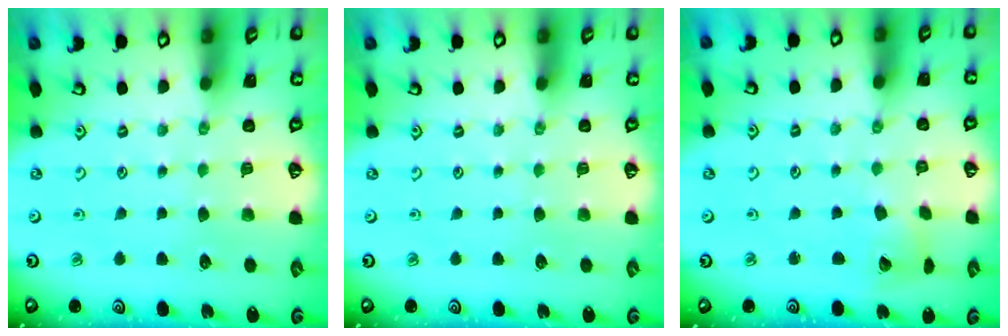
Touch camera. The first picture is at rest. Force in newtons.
{"total": 0.0}
{"total": 5.6, "press": 5.5, "slide": 0.7}